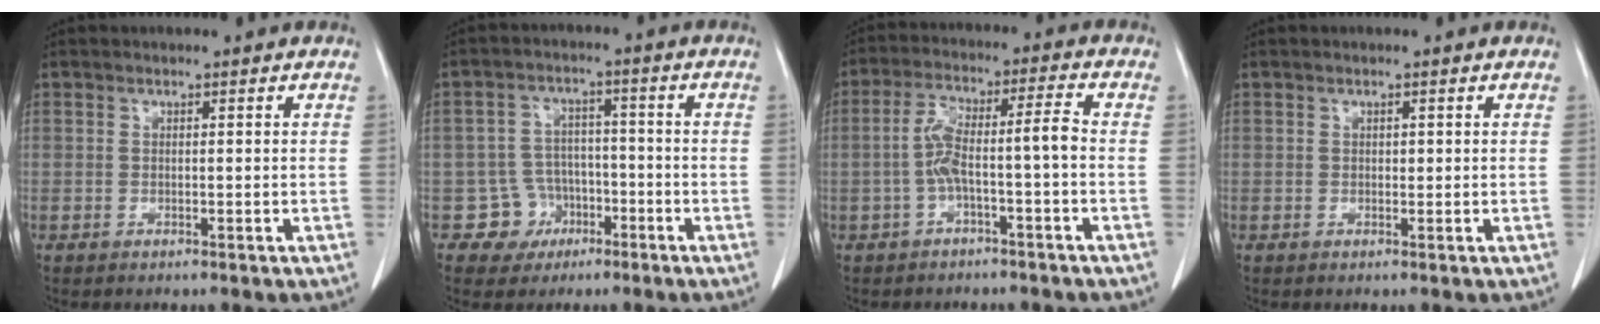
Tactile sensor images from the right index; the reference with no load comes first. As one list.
[{"total": 5.8, "force": [-2.6, 5.2, 0.0], "torque": [0.006, 0.015, -0.036]}, {"total": 7.0, "force": [-1.8, 0.5, 6.7], "torque": [-0.132, 0.032, -0.030]}, {"total": 0.5, "force": [0.2, 0.3, 0.3], "torque": [-0.003, 0.000, 0.003]}]